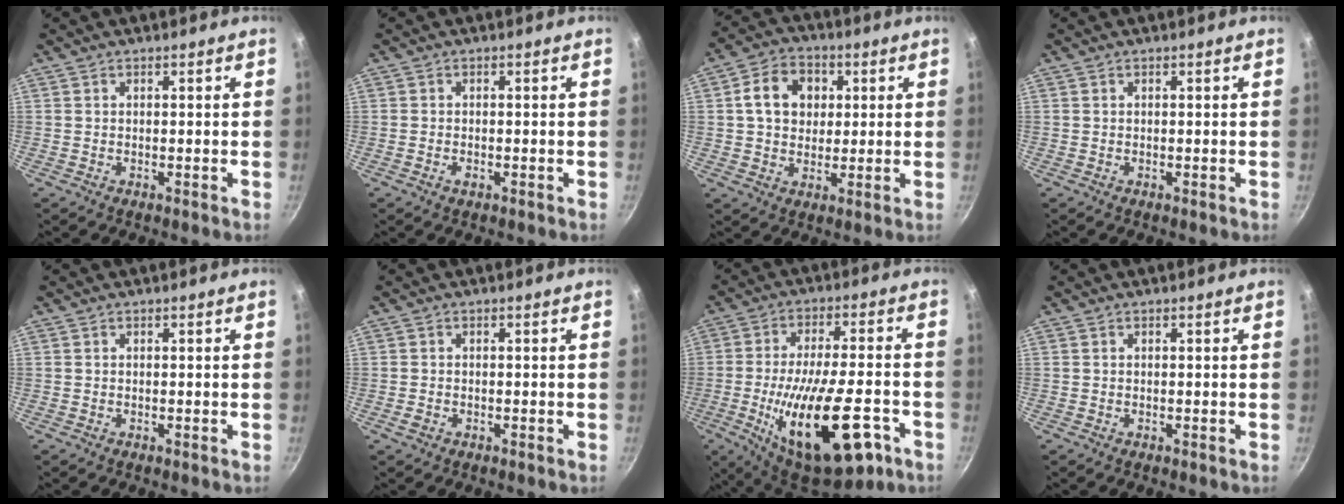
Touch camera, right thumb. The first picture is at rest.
{"total": 1.1, "force": [-0.6, 0.6, 0.7], "torque": [-0.017, 0.002, -0.014]}
{"total": 10.0, "force": [2.2, 8.0, 5.7], "torque": [-0.073, 0.010, 0.027]}
{"total": 0.0}
{"total": 0.0}
{"total": 1.3, "force": [-0.7, 0.9, 0.6], "torque": [-0.012, 0.004, -0.013]}
{"total": 23.1, "force": [-8.8, 8.9, 19.4], "torque": [-0.296, 0.017, -0.128]}
{"total": 0.0}